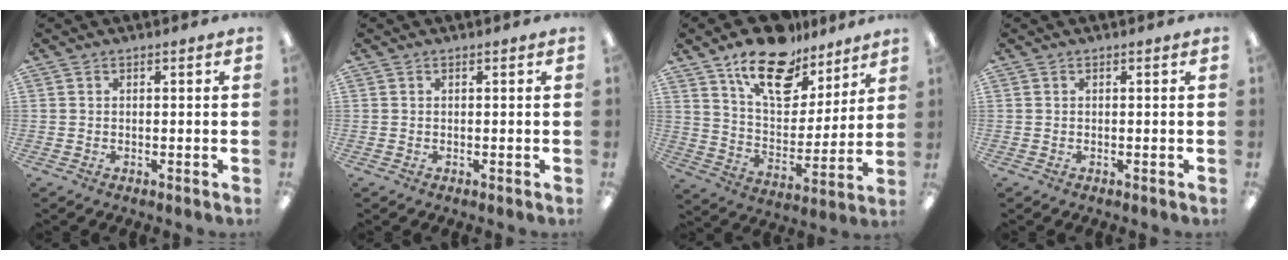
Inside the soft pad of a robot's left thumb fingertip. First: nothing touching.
{"total": 0.0}
{"total": 17.9, "force": [12.4, 9.2, 9.1], "torque": [-0.146, -0.071, 0.217]}
{"total": 0.0}